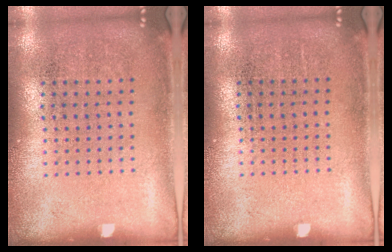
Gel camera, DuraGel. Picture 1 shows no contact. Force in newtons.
{"total": 0.0}